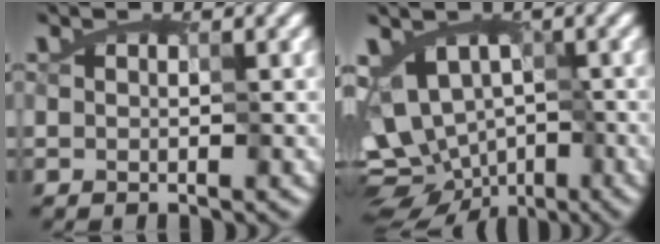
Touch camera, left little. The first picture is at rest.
{"total": 8.9, "force": [-3.4, 6.6, 4.7], "torque": [-0.062, 0.000, -0.040]}